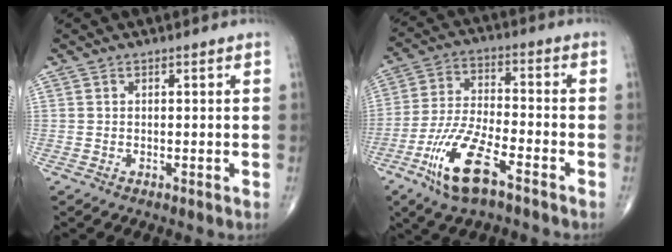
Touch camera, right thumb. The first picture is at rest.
{"total": 13.2, "force": [-7.4, 4.2, 10.1], "torque": [-0.211, 0.030, -0.138]}